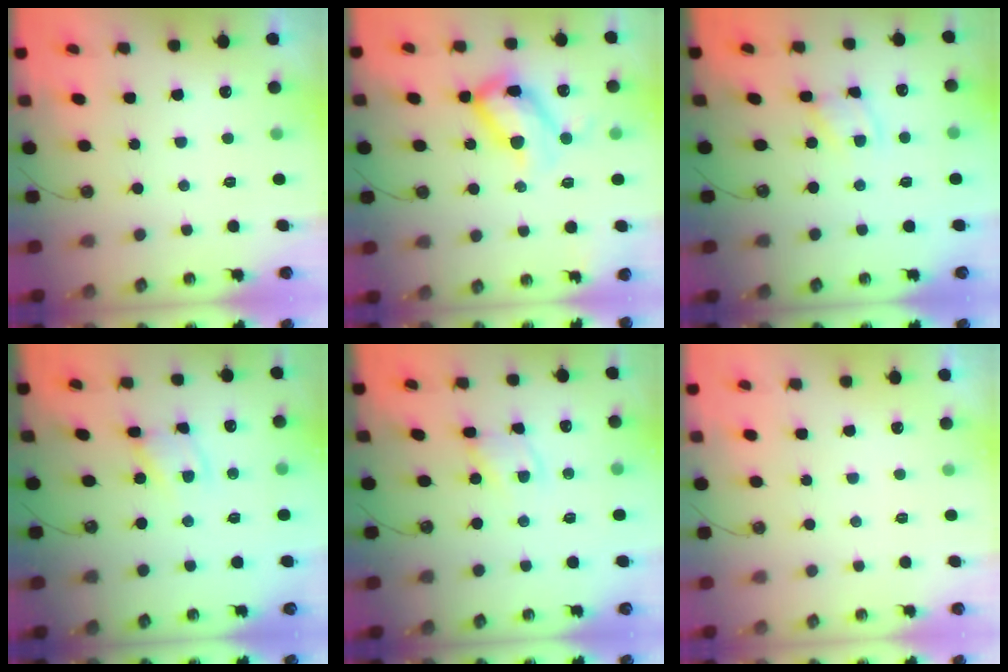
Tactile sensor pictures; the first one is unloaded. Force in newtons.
{"total": 17.9, "press": 17.8, "slide": 1.7}
{"total": 1.9, "press": 1.9, "slide": 0.1}
{"total": 3.7, "press": 3.7, "slide": 0.2}
{"total": 2.1, "press": 2.1, "slide": 0.3}
{"total": 0.0}